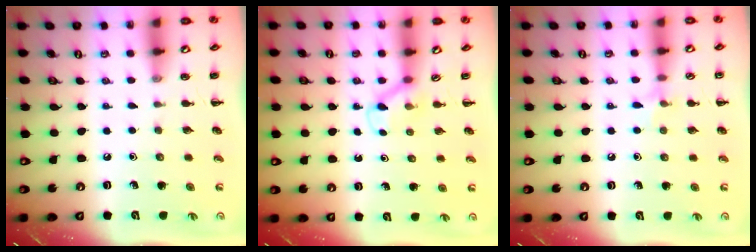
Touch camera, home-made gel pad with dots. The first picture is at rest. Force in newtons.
{"total": 2.6, "press": 2.4, "slide": 0.9}
{"total": 5.8, "press": 5.4, "slide": 2.2}